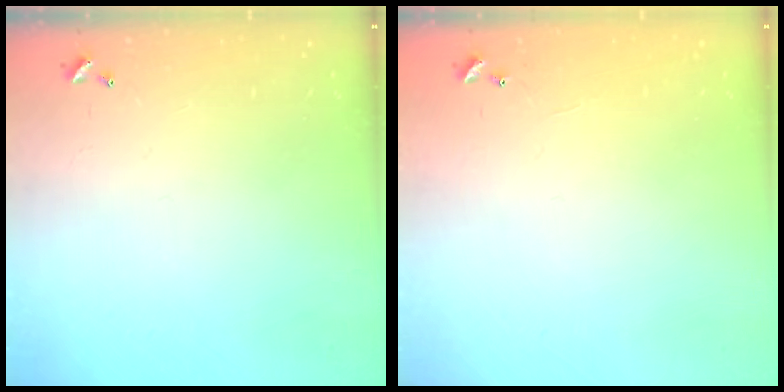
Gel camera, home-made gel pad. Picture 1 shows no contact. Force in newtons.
{"total": 5.1, "press": 5.0, "slide": 0.3}